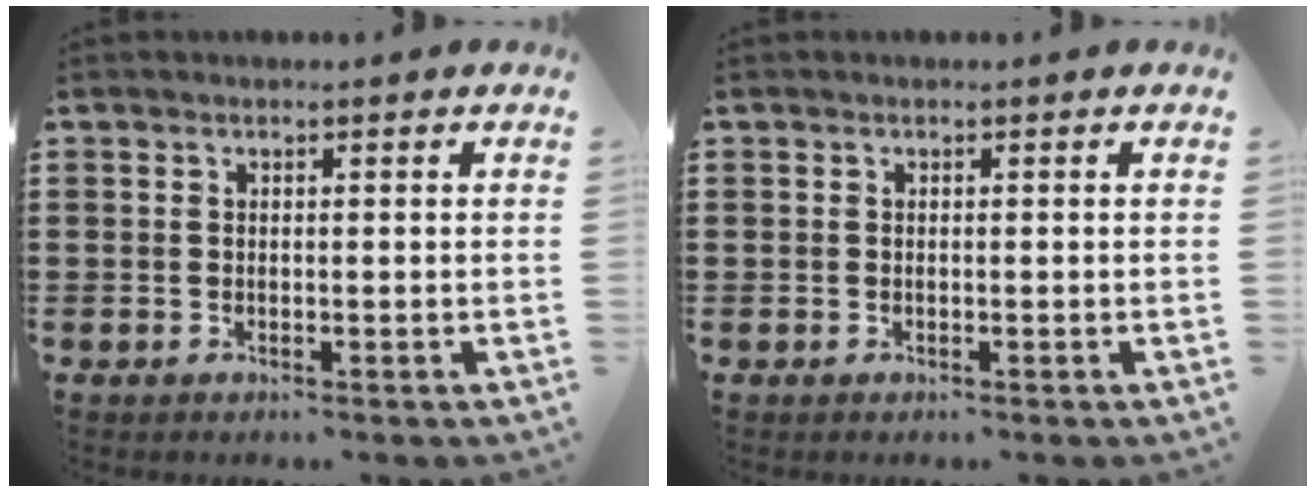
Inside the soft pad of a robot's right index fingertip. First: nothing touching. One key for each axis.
{"total": 0.0}